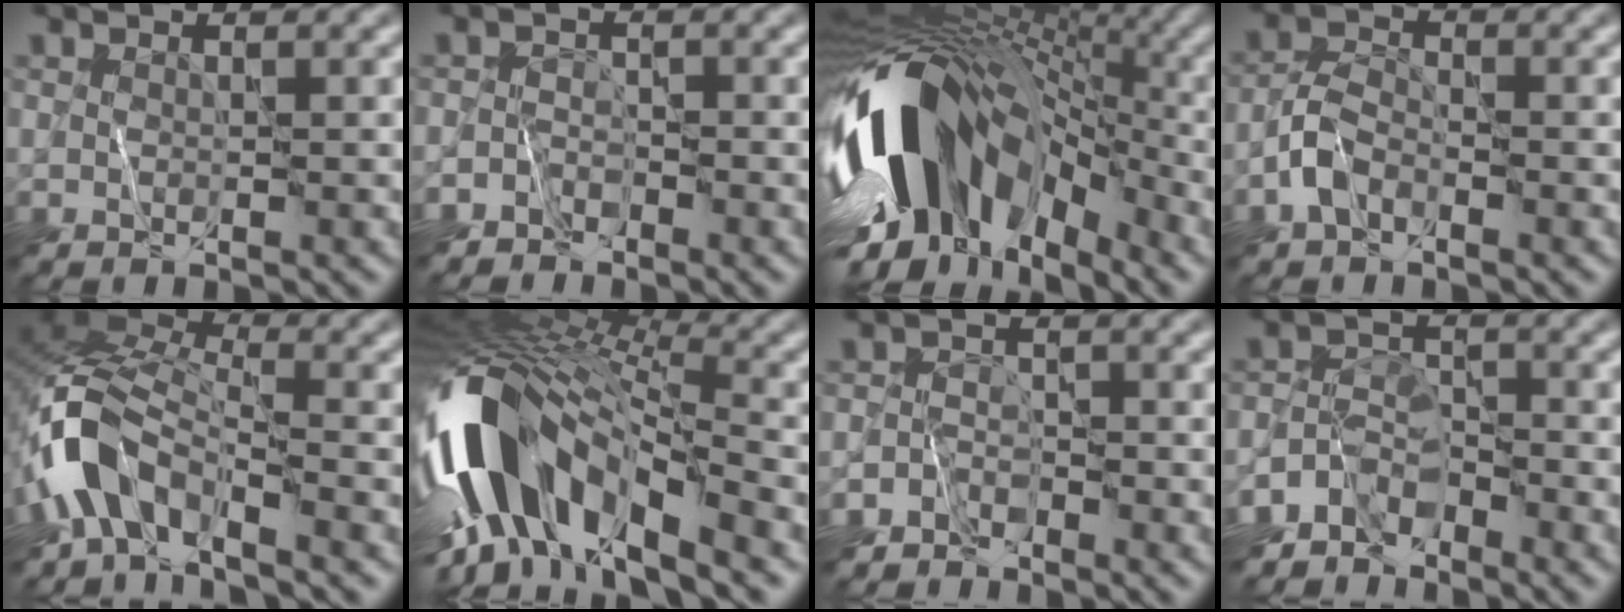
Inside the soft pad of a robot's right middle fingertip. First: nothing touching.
{"total": 1.9, "force": [-1.7, 0.9, -0.1], "torque": [0.006, 0.005, -0.041]}
{"total": 15.7, "force": [-3.5, 10.3, 11.4], "torque": [-0.218, -0.006, -0.065]}
{"total": 3.0, "force": [-1.8, 1.8, 1.7], "torque": [-0.031, 0.007, -0.049]}
{"total": 7.0, "force": [-4.3, 3.3, 4.4], "torque": [-0.078, 0.005, -0.100]}
{"total": 14.5, "force": [-5.2, 6.9, 11.6], "torque": [-0.228, 0.017, -0.104]}
{"total": 2.3, "force": [-2.0, 1.1, 0.1], "torque": [0.002, 0.003, -0.050]}
{"total": 4.2, "force": [-3.5, 2.1, 1.2], "torque": [-0.012, -0.004, -0.074]}